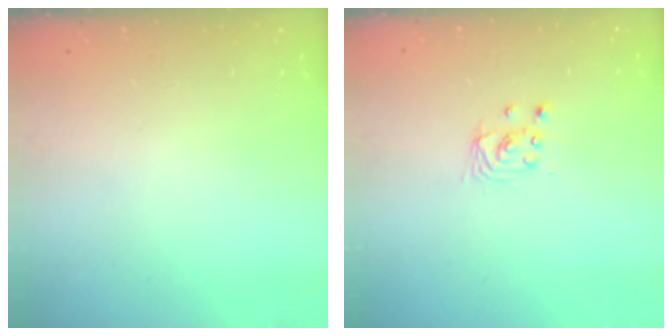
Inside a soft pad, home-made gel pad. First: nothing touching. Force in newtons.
{"total": 2.8, "press": 2.8, "slide": 0.1}